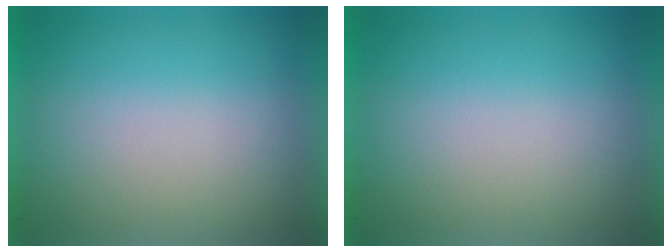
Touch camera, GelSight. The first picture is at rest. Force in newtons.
{"total": 0.0}